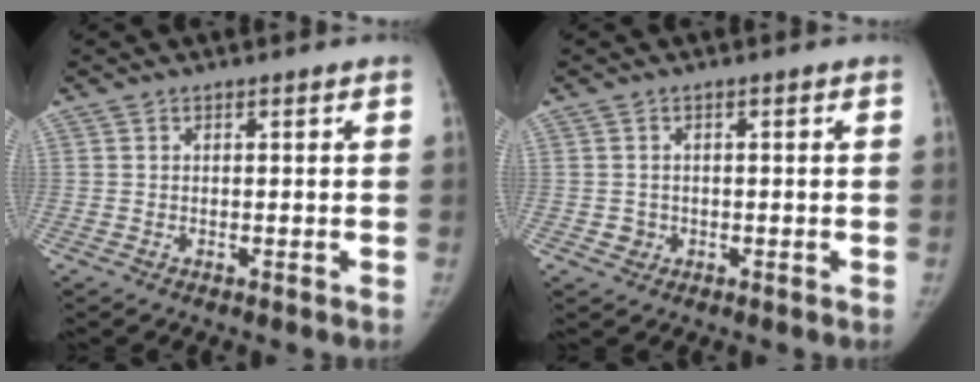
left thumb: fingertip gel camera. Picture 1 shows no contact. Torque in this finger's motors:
{"motor_torque": [-0.04, 0.00, -0.01, 0.01, 0.00]}